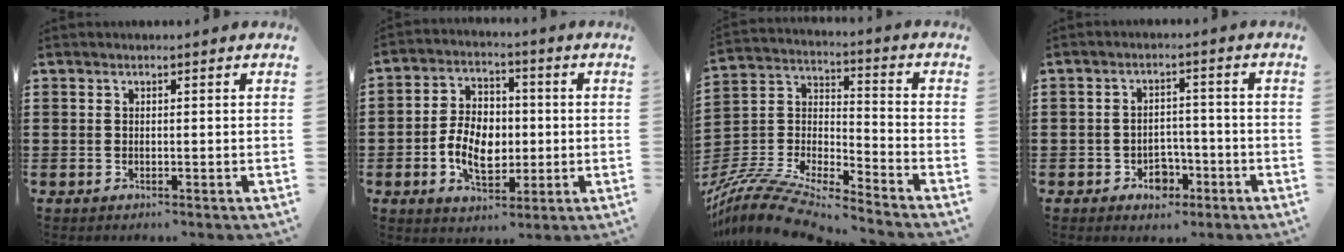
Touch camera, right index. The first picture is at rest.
{"total": 8.0, "force": [-1.3, 5.5, 5.7], "torque": [-0.119, 0.007, -0.027]}
{"total": 10.5, "force": [-9.7, 1.5, 3.8], "torque": [-0.089, 0.011, -0.198]}
{"total": 4.0, "force": [-2.3, 2.8, 1.8], "torque": [-0.036, 0.006, -0.044]}